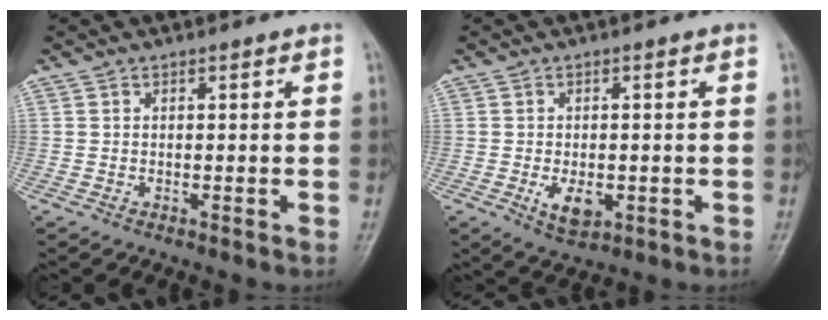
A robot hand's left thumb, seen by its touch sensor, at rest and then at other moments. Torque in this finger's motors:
{"motor_torque": [0.77, 0.89, 0.76, 0.41, 0.02]}